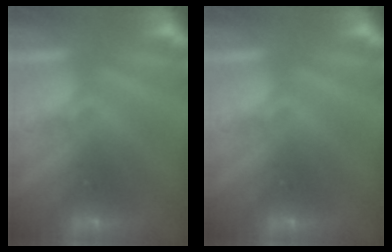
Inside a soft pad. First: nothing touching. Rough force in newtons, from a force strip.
{"total": 0.0}